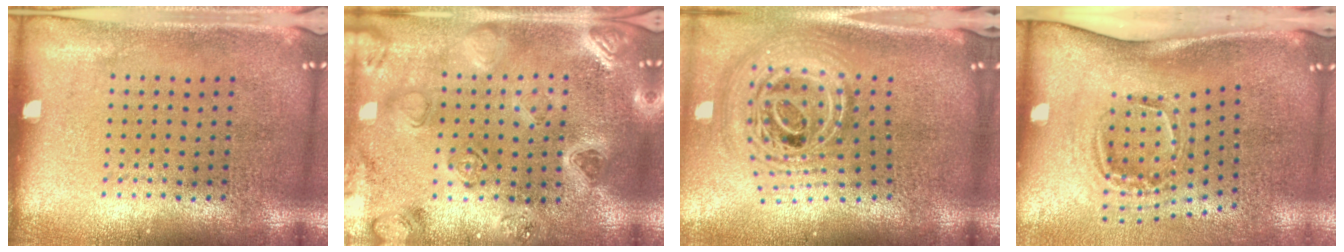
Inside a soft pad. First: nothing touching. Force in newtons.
{"total": 2.2, "press": 2.2, "slide": 0.4}
{"total": 2.9, "press": 2.0, "slide": 2.1}
{"total": 2.0, "press": 1.2, "slide": 1.6}